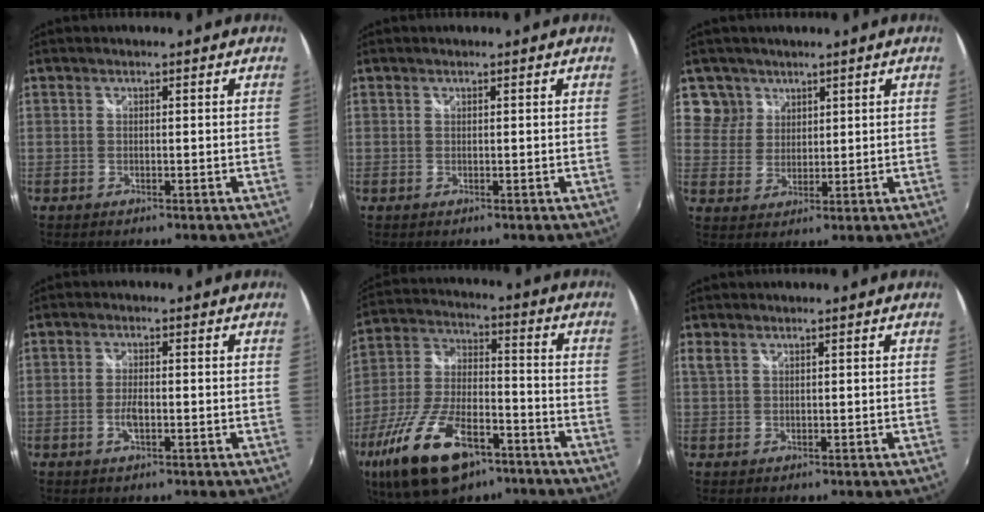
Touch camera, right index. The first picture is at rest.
{"total": 0.0}
{"total": 5.5, "force": [3.2, 4.5, -0.1], "torque": [0.005, 0.014, 0.057]}
{"total": 2.9, "force": [-0.8, 1.1, 2.6], "torque": [-0.053, -0.003, -0.016]}
{"total": 20.8, "force": [-12.2, 9.0, 14.2], "torque": [-0.290, -0.033, -0.209]}
{"total": 1.3, "force": [0.8, 0.6, 0.9], "torque": [-0.021, 0.002, 0.017]}